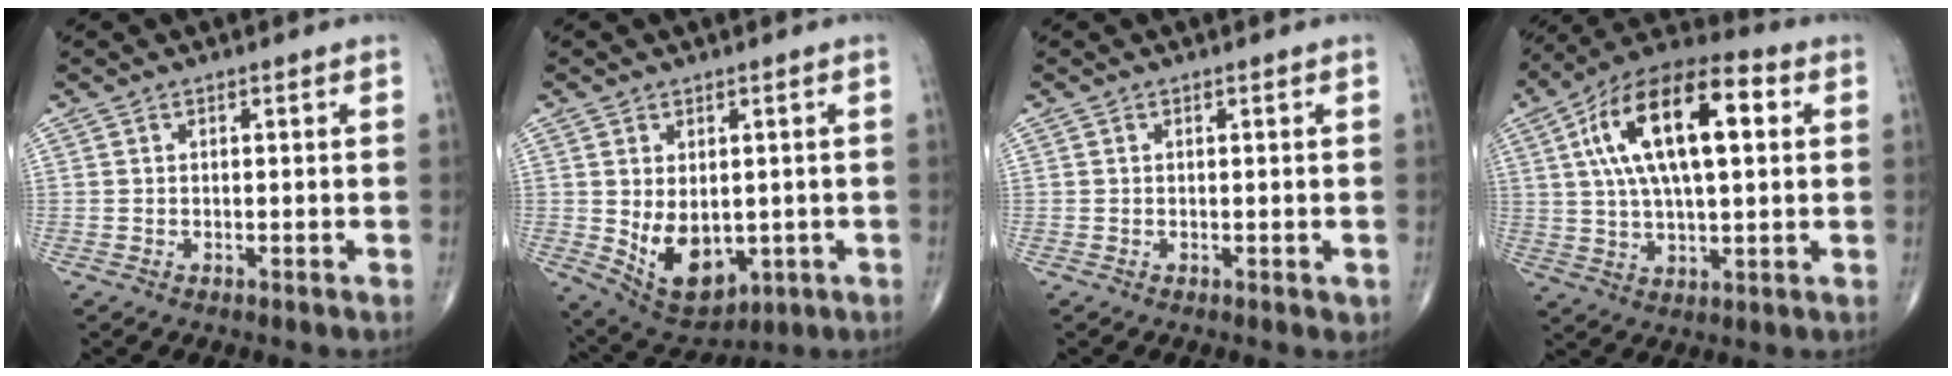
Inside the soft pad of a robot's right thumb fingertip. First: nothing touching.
{"total": 11.0, "force": [-1.1, 7.0, 8.4], "torque": [-0.110, -0.011, 0.008]}
{"total": 0.5, "force": [0.0, 0.4, 0.4], "torque": [-0.002, -0.001, 0.002]}
{"total": 20.2, "force": [4.9, 8.8, 17.5], "torque": [-0.299, 0.020, 0.073]}